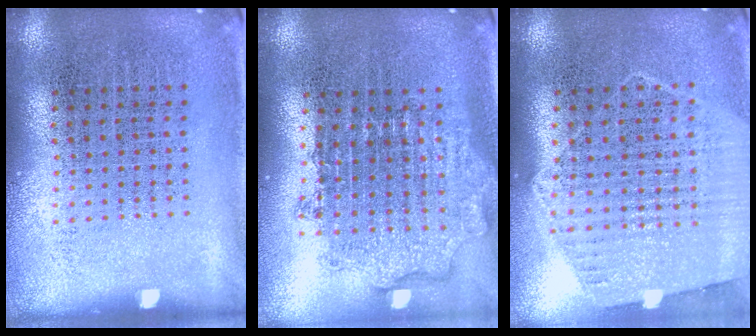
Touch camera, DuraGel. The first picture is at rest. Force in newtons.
{"total": 1.9, "press": 1.5, "slide": 1.2}
{"total": 1.2, "press": 1.1, "slide": 0.3}